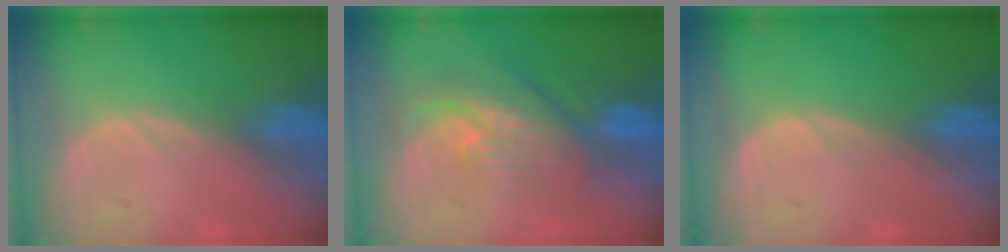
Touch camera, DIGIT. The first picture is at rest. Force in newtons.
{"total": 8.0, "press": 7.2, "slide": 3.3}
{"total": 0.0}